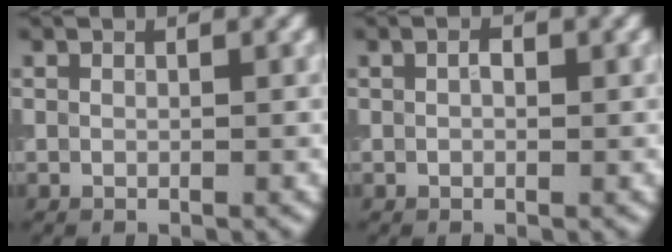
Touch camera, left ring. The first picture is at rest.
{"total": 1.1, "force": [0.2, 0.6, 0.8], "torque": [-0.010, 0.000, 0.002]}